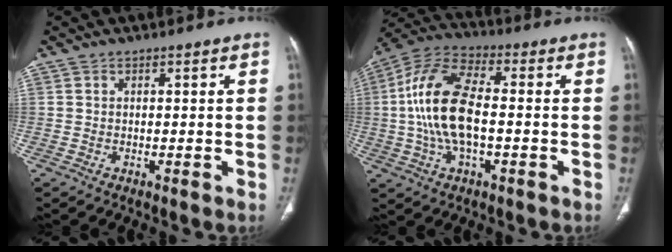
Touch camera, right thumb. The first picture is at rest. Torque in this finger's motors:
{"motor_torque": [2.44, 2.57, 2.45, -0.34, 0.74]}